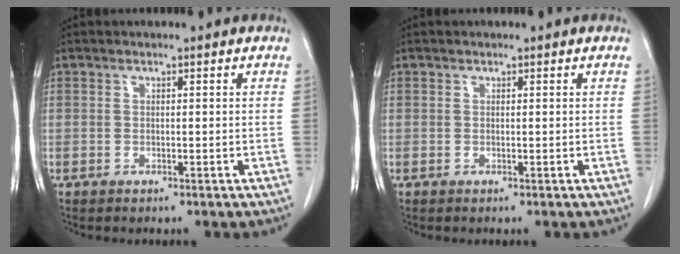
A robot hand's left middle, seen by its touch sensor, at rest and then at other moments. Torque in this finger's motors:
{"motor_torque": [-0.15, 0.03, -0.05, -0.01]}